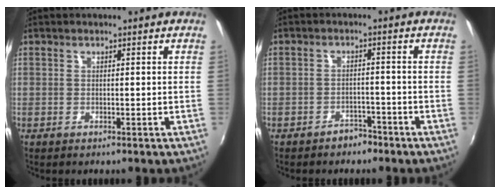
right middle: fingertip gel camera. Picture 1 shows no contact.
{"total": 3.1, "force": [-2.6, 1.7, 0.5], "torque": [-0.012, 0.010, -0.033]}